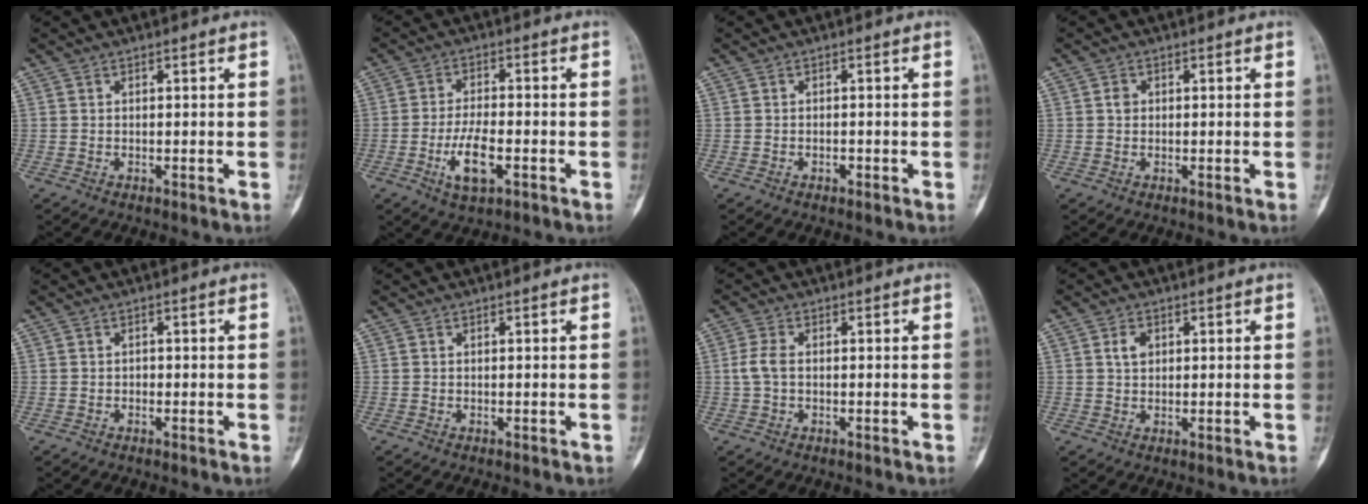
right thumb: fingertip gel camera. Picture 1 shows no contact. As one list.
[{"total": 7.5, "force": [-2.7, 3.0, 6.3], "torque": [-0.118, 0.010, -0.046]}, {"total": 1.0, "force": [-0.4, 0.6, 0.6], "torque": [-0.007, 0.003, -0.006]}, {"total": 1.4, "force": [0.2, 1.2, 0.7], "torque": [-0.009, 0.003, 0.002]}, {"total": 0.6, "force": [-0.2, 0.5, 0.3], "torque": [-0.001, 0.003, -0.007]}, {"total": 0.0}, {"total": 3.4, "force": [-0.1, 2.0, 2.8], "torque": [-0.068, 0.006, -0.006]}, {"total": 2.7, "force": [0.9, 1.9, 1.7], "torque": [-0.025, 0.000, 0.015]}]